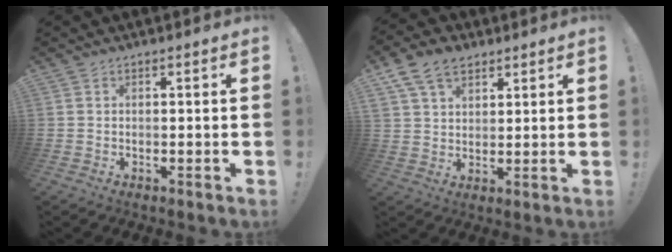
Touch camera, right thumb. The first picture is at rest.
{"total": 10.2, "force": [6.1, 6.8, 4.7], "torque": [-0.089, -0.016, 0.120]}